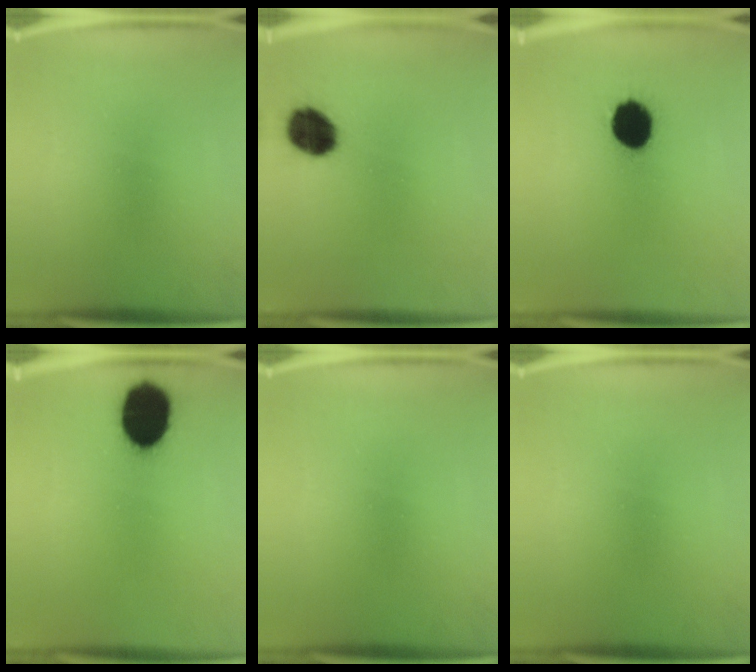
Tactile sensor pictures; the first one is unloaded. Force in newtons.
{"total": 10.4}
{"total": 11.7}
{"total": 16.1}
{"total": 0.0}
{"total": 0.0}